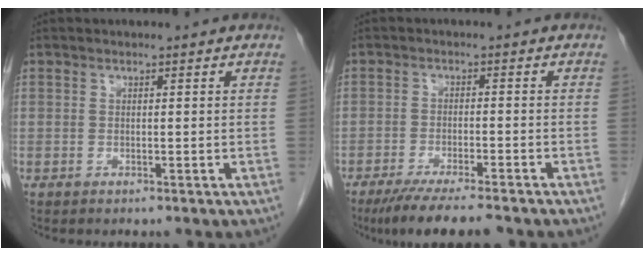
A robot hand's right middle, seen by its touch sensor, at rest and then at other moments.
{"total": 9.5, "force": [-7.7, 0.8, 5.5], "torque": [-0.083, -0.022, -0.120]}